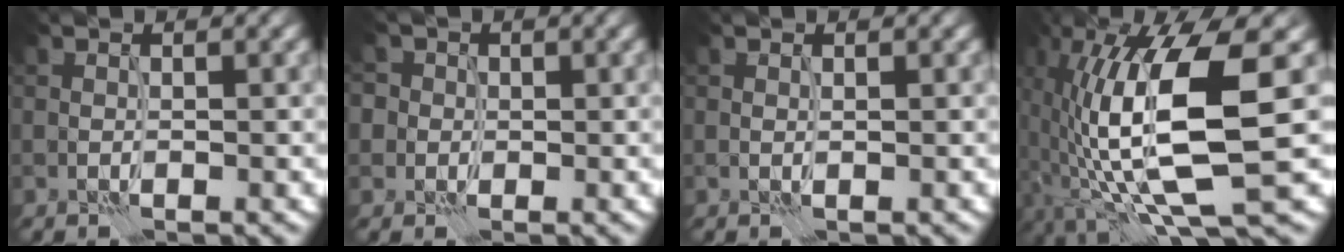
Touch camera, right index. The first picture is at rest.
{"total": 3.8, "force": [1.4, 3.3, 1.1], "torque": [-0.013, 0.011, 0.006]}
{"total": 0.0}
{"total": 12.4, "force": [-0.7, 3.5, 11.9], "torque": [-0.215, 0.000, -0.012]}